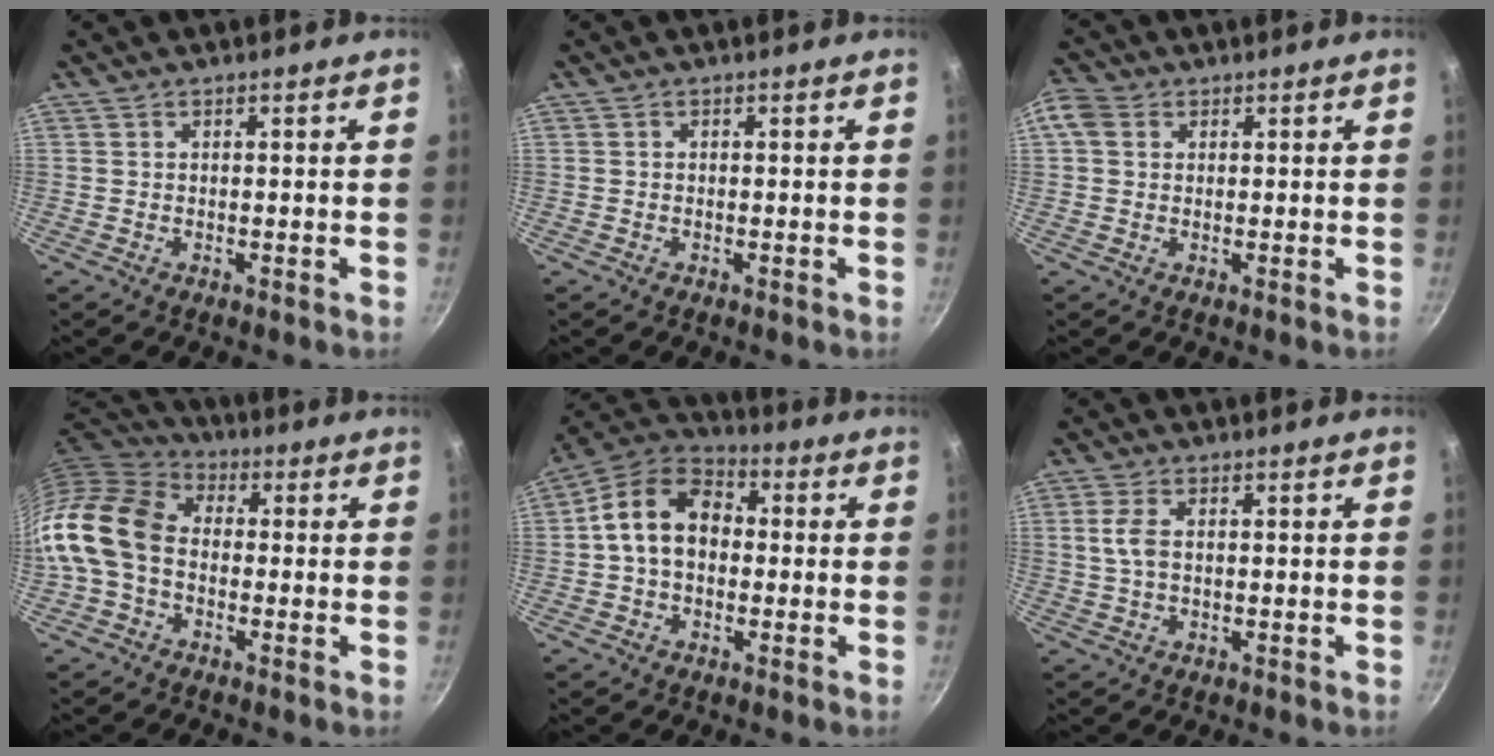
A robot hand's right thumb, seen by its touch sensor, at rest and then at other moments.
{"total": 0.0}
{"total": 4.2, "force": [1.1, 3.4, 2.3], "torque": [-0.042, 0.007, 0.009]}
{"total": 15.5, "force": [-2.4, 11.4, 10.3], "torque": [-0.193, 0.041, -0.069]}
{"total": 12.3, "force": [0.5, 9.0, 8.4], "torque": [-0.114, 0.034, -0.010]}
{"total": 3.9, "force": [0.5, 2.1, 3.2], "torque": [-0.071, 0.003, 0.009]}